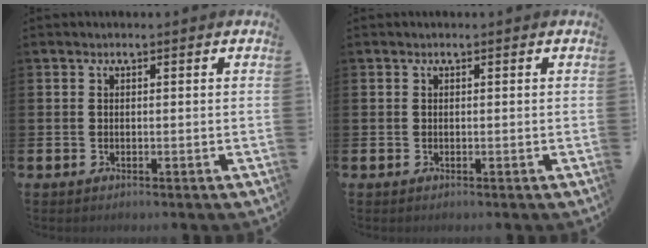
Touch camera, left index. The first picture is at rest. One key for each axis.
{"total": 0.0}